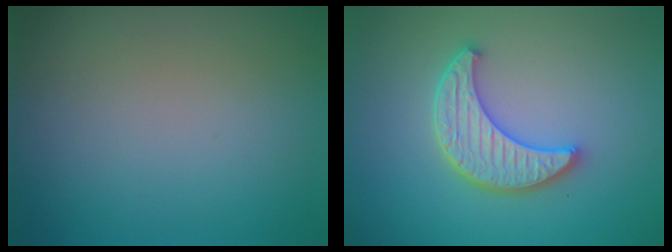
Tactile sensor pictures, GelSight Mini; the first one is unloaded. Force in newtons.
{"total": 4.5, "press": 4.0, "slide": 2.1}